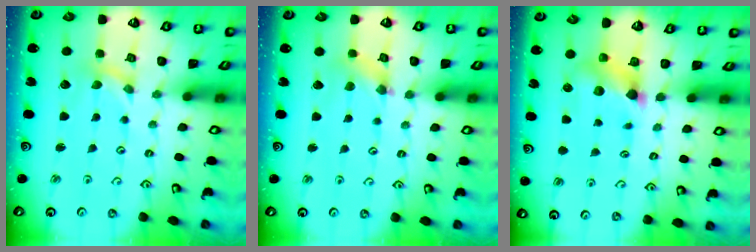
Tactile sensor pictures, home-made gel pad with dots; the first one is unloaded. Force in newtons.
{"total": 2.7, "press": 2.7, "slide": 0.3}
{"total": 5.6, "press": 5.6, "slide": 0.6}